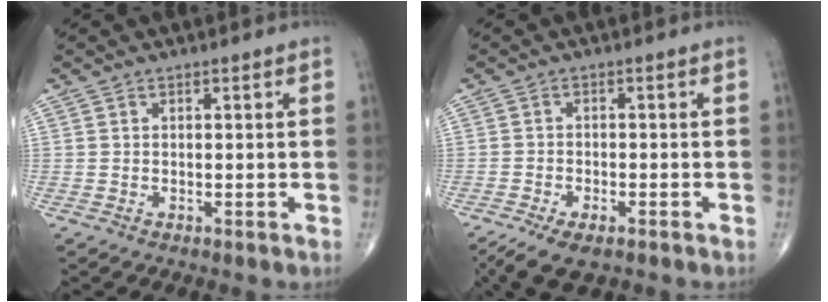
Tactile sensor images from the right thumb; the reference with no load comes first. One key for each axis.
{"total": 6.8, "fx": -4.5, "fy": 2.8, "fz": 4.3, "tx": -0.077, "ty": 0.002, "tz": -0.077}